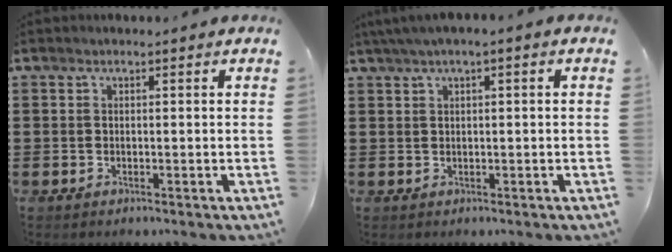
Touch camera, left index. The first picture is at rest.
{"total": 1.7, "force": [0.1, 0.1, 1.7], "torque": [-0.036, -0.003, -0.001]}